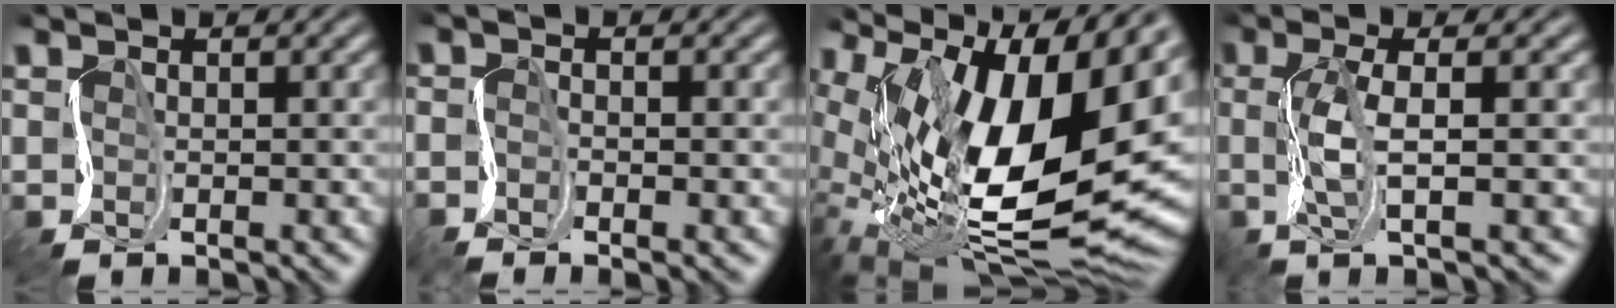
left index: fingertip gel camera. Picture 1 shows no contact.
{"total": 1.4, "force": [-1.4, -0.1, 0.1], "torque": [0.018, -0.005, -0.042]}
{"total": 17.3, "force": [2.8, 8.5, 14.8], "torque": [-0.232, -0.003, 0.050]}
{"total": 3.6, "force": [-1.5, -0.1, 3.3], "torque": [-0.055, -0.009, -0.028]}